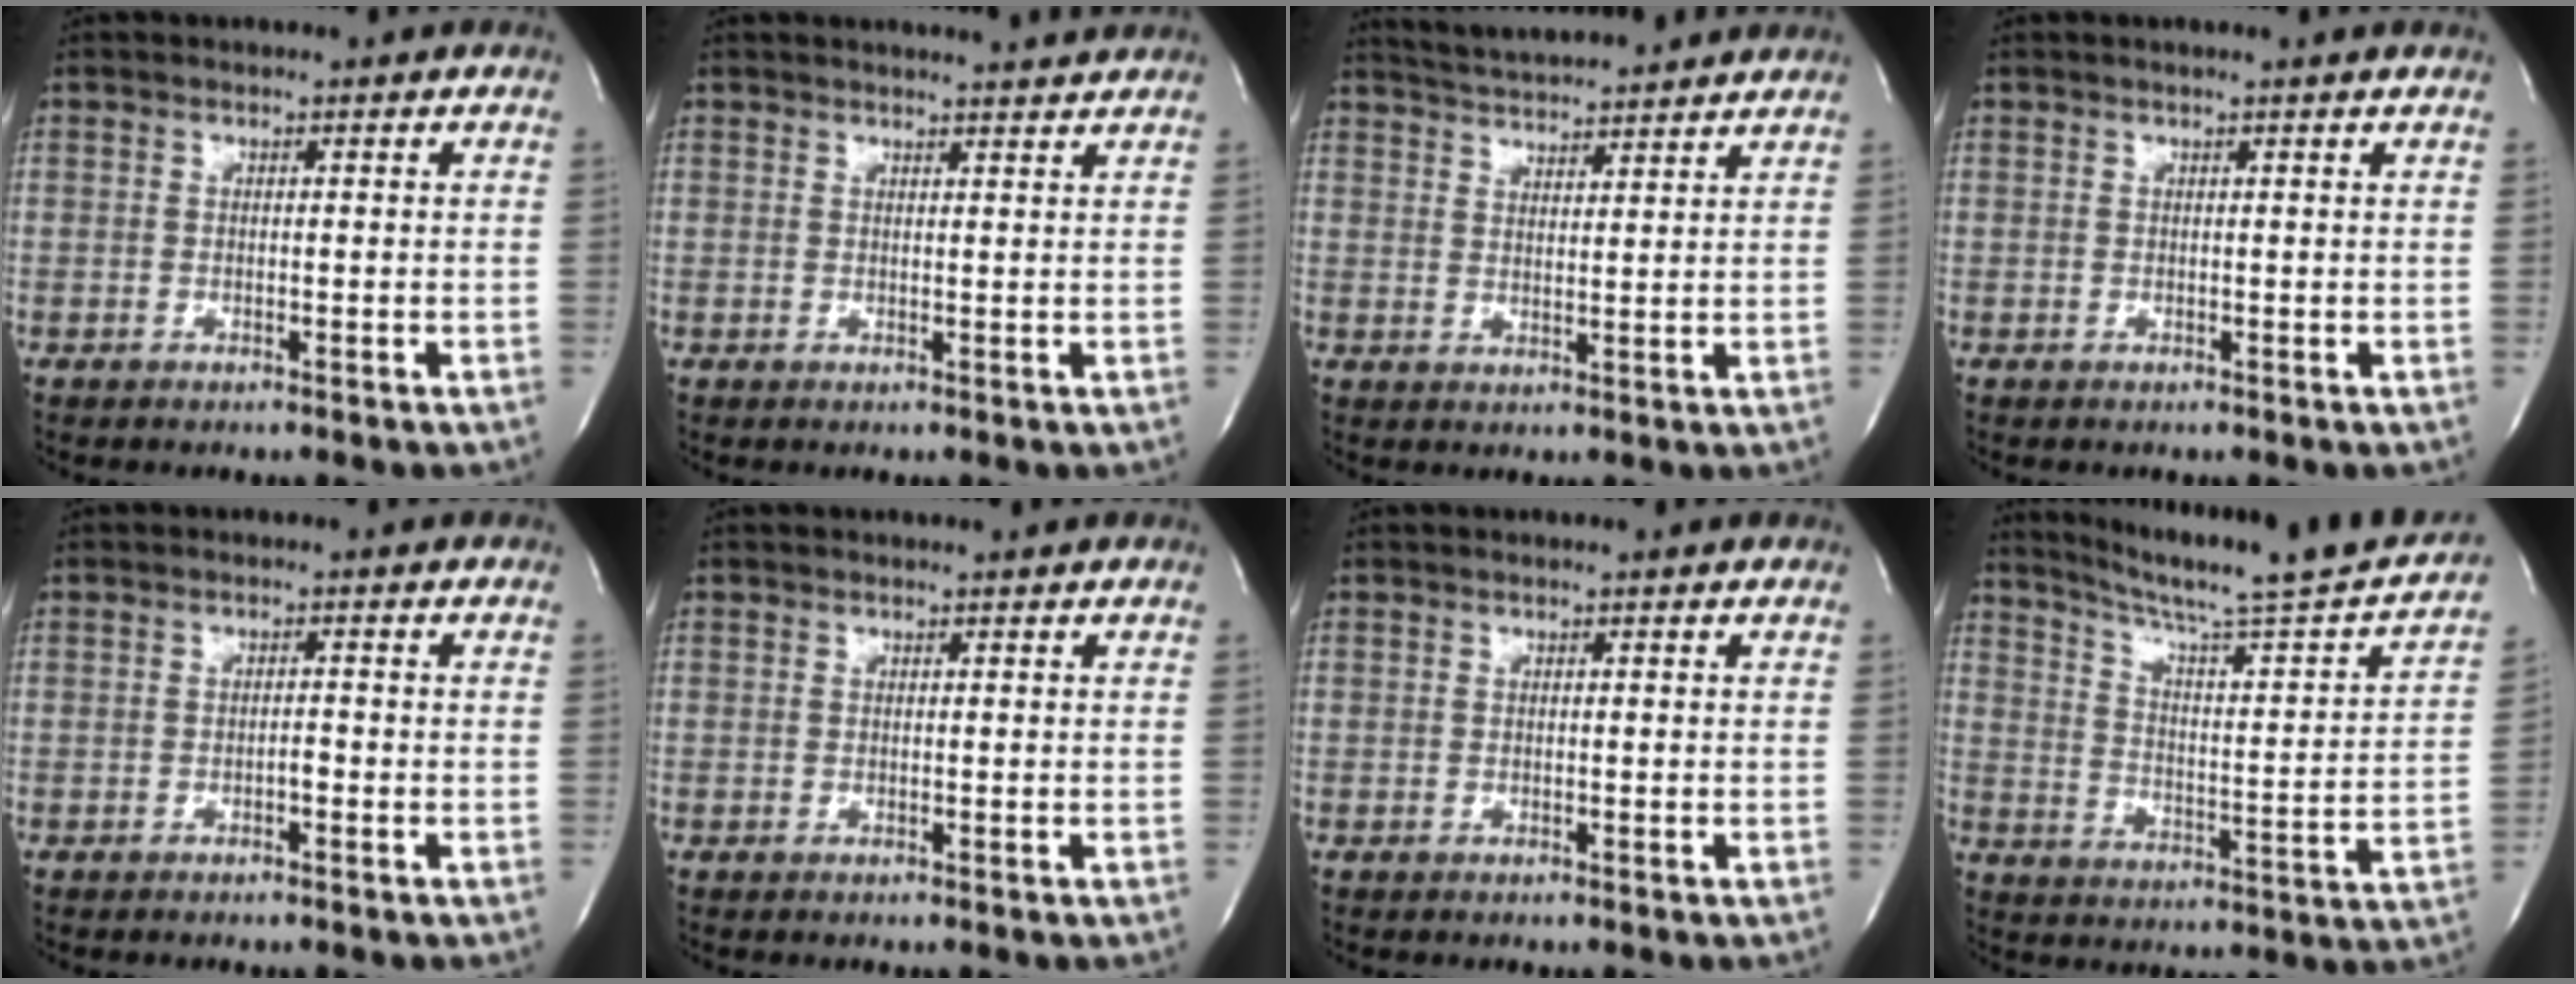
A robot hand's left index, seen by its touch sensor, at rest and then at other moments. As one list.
[{"total": 4.8, "force": [4.7, -0.3, 1.0], "torque": [-0.019, 0.002, 0.050]}, {"total": 11.2, "force": [10.6, 0.5, 3.7], "torque": [-0.073, 0.023, 0.157]}, {"total": 1.8, "force": [1.6, -0.4, 0.8], "torque": [-0.020, 0.009, 0.024]}, {"total": 0.8, "force": [-0.4, 0.2, 0.6], "torque": [-0.011, 0.002, -0.008]}, {"total": 0.9, "force": [0.9, -0.2, 0.1], "torque": [-0.007, -0.001, 0.013]}, {"total": 0.6, "force": [0.6, -0.1, 0.3], "torque": [-0.007, 0.001, 0.013]}, {"total": 22.5, "force": [19.9, 0.6, 10.6], "torque": [-0.159, -0.039, 0.267]}]